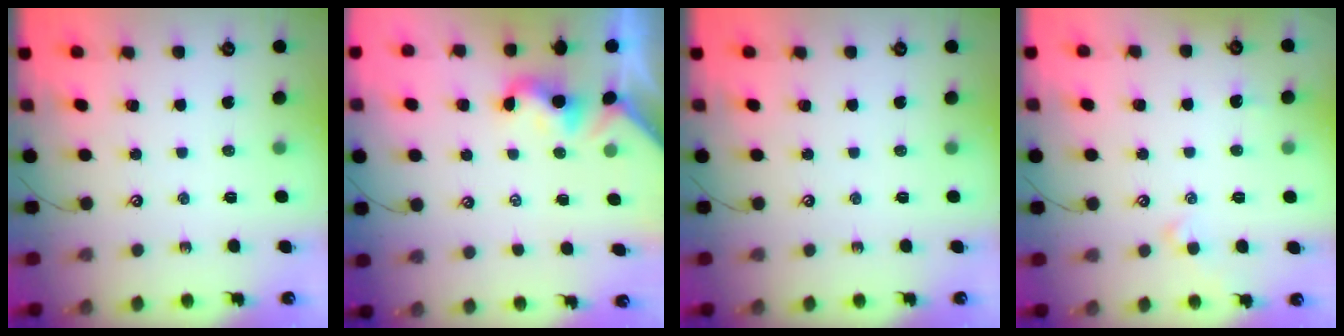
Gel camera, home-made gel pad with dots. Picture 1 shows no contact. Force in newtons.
{"total": 2.0, "press": 2.0, "slide": 0.5}
{"total": 0.0}
{"total": 0.8, "press": 0.7, "slide": 0.5}